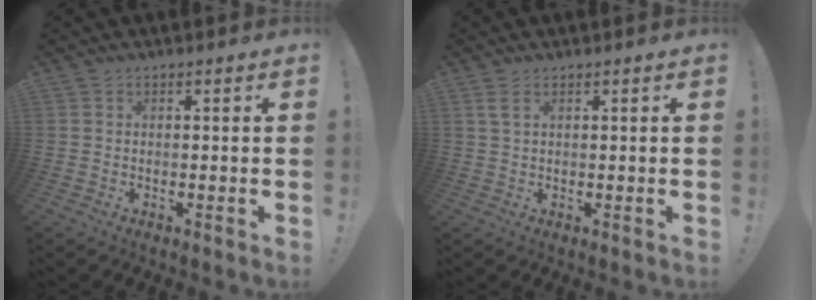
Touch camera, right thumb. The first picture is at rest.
{"total": 2.4, "force": [1.2, 0.7, 1.9], "torque": [-0.032, -0.001, 0.020]}